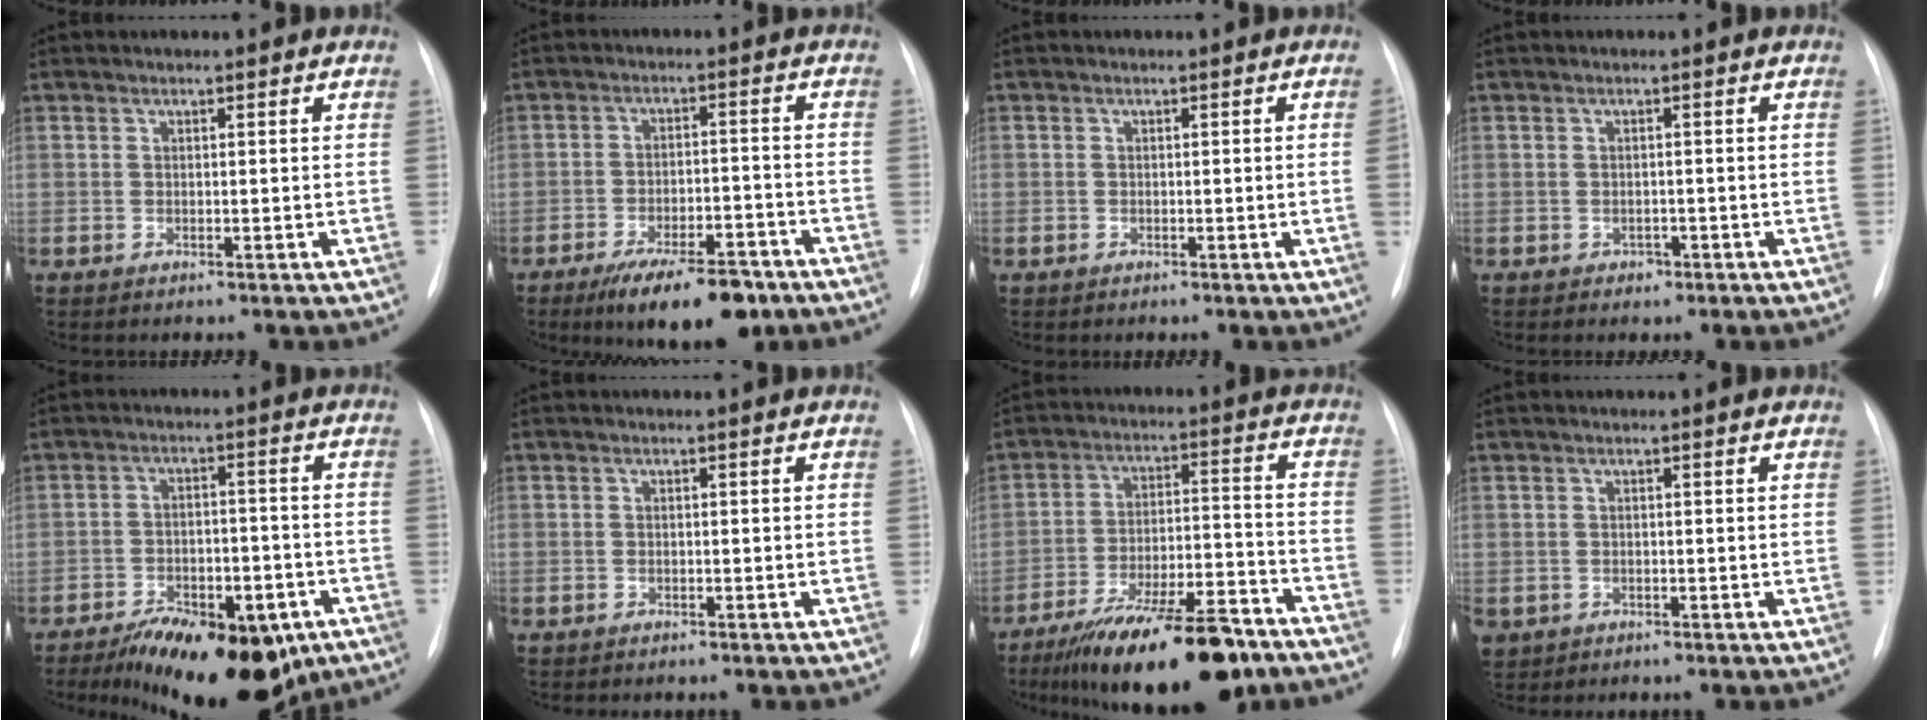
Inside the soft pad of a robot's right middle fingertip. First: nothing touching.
{"total": 11.7, "force": [-8.4, 4.0, 7.1], "torque": [-0.103, -0.001, -0.131]}
{"total": 1.2, "force": [-0.3, -0.2, 1.2], "torque": [-0.022, 0.004, -0.002]}
{"total": 1.3, "force": [-0.8, 1.0, 0.4], "torque": [-0.005, 0.003, -0.009]}
{"total": 16.7, "force": [-10.8, 7.4, 10.3], "torque": [-0.126, 0.014, -0.156]}
{"total": 1.0, "force": [-0.7, 0.7, 0.1], "torque": [-0.009, 0.004, -0.010]}
{"total": 19.6, "force": [-14.8, 4.8, 11.9], "torque": [-0.153, 0.014, -0.238]}
{"total": 3.0, "force": [-1.6, 2.5, 0.6], "torque": [-0.011, 0.000, -0.023]}